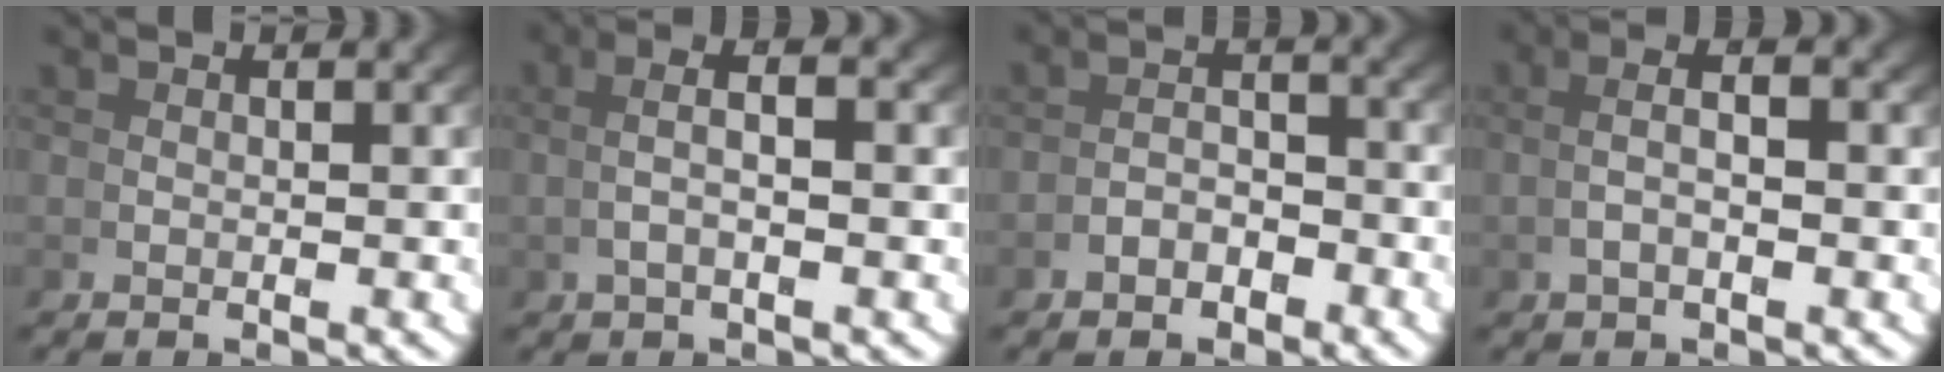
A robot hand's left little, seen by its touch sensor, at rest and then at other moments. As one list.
[{"total": 2.9, "force": [0.7, 0.4, 2.8], "torque": [-0.047, 0.010, 0.013]}, {"total": 2.2, "force": [-1.9, 0.8, 0.8], "torque": [0.002, 0.000, -0.036]}, {"total": 2.6, "force": [0.4, 0.6, 2.5], "torque": [-0.042, 0.006, 0.008]}]